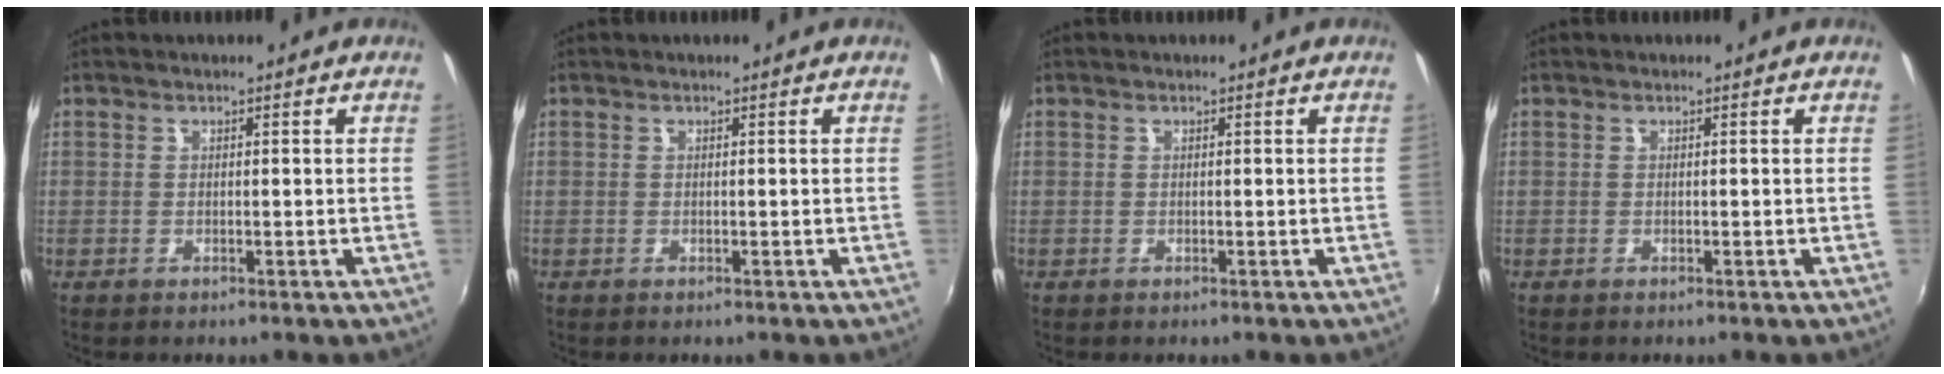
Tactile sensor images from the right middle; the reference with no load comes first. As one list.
[{"total": 0.0}, {"total": 0.0}, {"total": 0.0}]